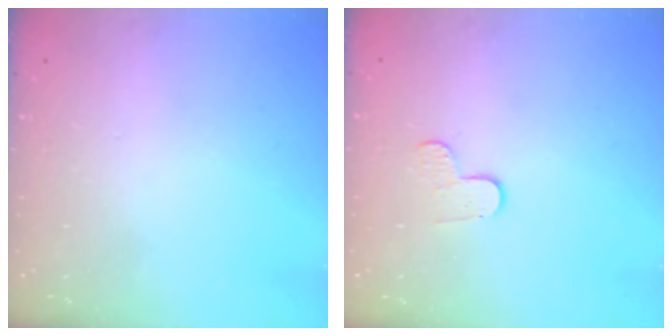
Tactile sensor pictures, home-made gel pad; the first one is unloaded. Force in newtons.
{"total": 6.2, "press": 6.2, "slide": 0.6}